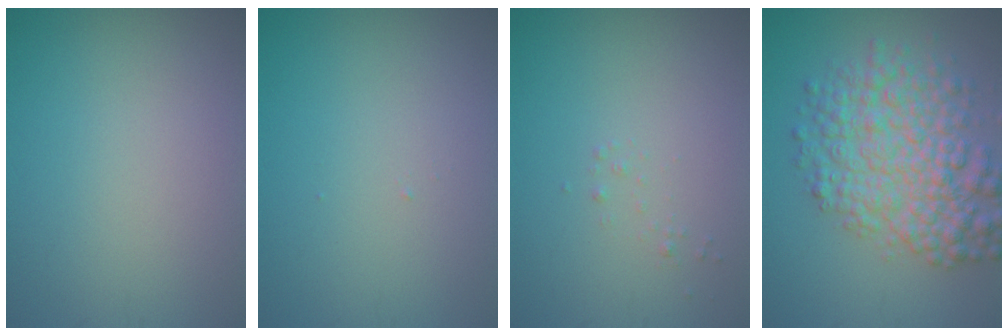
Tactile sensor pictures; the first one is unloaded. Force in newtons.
{"total": 0.0}
{"total": 0.5, "press": 0.5, "slide": 0.0}
{"total": 7.6, "press": 7.6, "slide": 0.2}